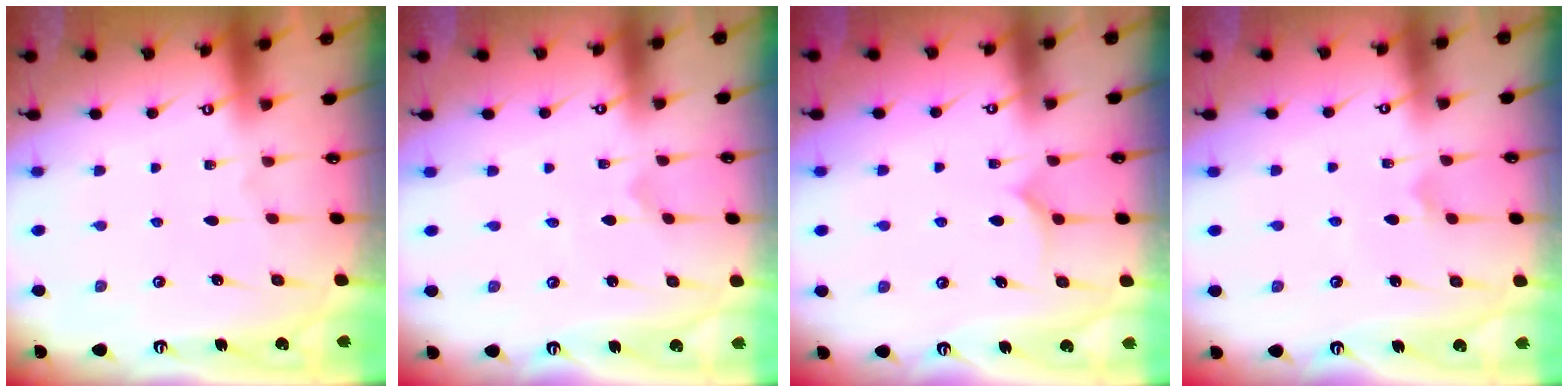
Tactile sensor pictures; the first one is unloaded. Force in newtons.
{"total": 0.0}
{"total": 7.1, "press": 7.1, "slide": 0.4}
{"total": 3.4, "press": 3.4, "slide": 0.4}